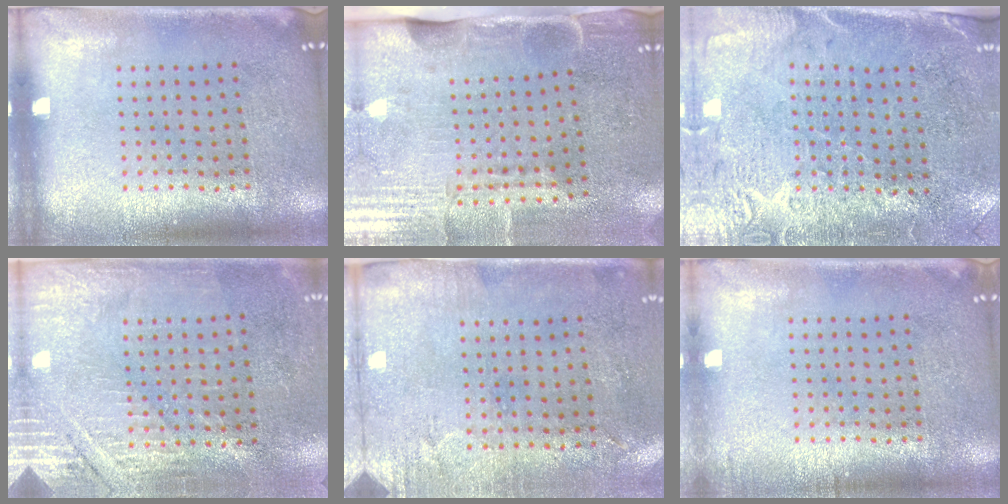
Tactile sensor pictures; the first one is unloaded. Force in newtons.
{"total": 4.3, "press": 3.6, "slide": 2.4}
{"total": 2.8, "press": 2.5, "slide": 1.3}
{"total": 2.8, "press": 2.7, "slide": 0.9}
{"total": 2.9, "press": 2.4, "slide": 1.7}
{"total": 0.6, "press": 0.6, "slide": 0.1}